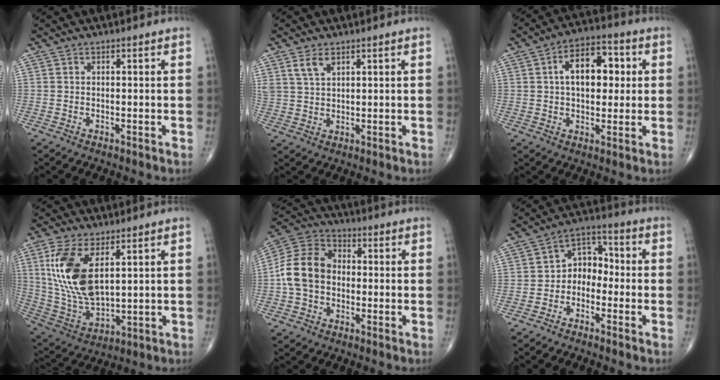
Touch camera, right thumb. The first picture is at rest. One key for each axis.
{"total": 4.0, "fx": 2.4, "fy": 2.1, "fz": 2.4, "tx": -0.044, "ty": -0.009, "tz": 0.055}
{"total": 11.8, "fx": 2.2, "fy": 6.9, "fz": 9.3, "tx": -0.113, "ty": 0.015, "tz": 0.028}
{"total": 15.6, "fx": 5.0, "fy": 7.6, "fz": 12.7, "tx": -0.258, "ty": -0.021, "tz": 0.111}
{"total": 11.9, "fx": -0.9, "fy": 9.1, "fz": 7.5, "tx": -0.137, "ty": 0.036, "tz": -0.029}
{"total": 6.9, "fx": -1.9, "fy": 5.2, "fz": 4.2, "tx": -0.038, "ty": 0.041, "tz": -0.051}